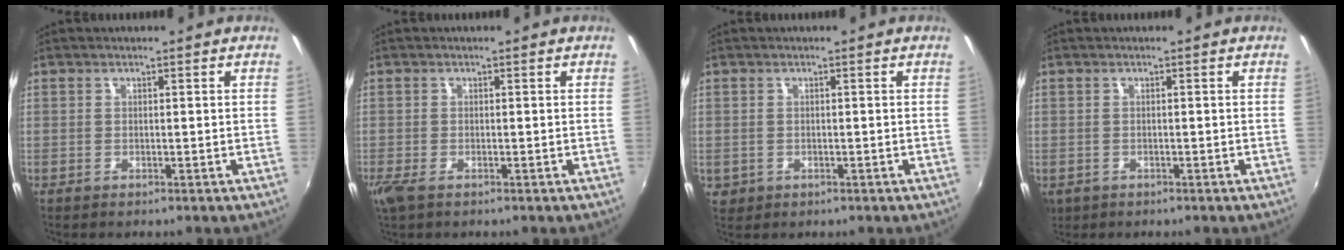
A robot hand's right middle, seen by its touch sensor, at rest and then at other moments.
{"total": 2.9, "force": [-1.7, 1.1, 2.0], "torque": [-0.043, -0.013, -0.031]}
{"total": 2.5, "force": [-0.3, 2.2, 1.0], "torque": [-0.020, -0.003, 0.000]}
{"total": 3.5, "force": [-1.2, 2.8, 1.6], "torque": [-0.035, -0.010, -0.014]}